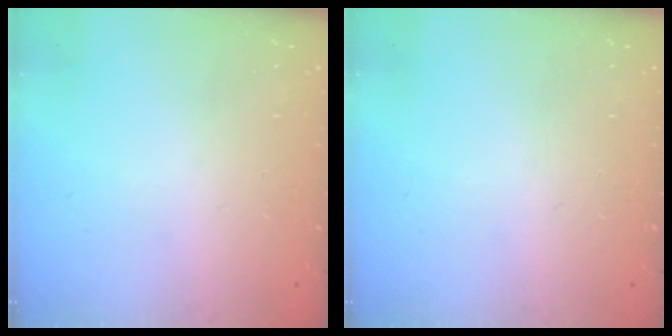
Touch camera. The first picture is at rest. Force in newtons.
{"total": 0.0}